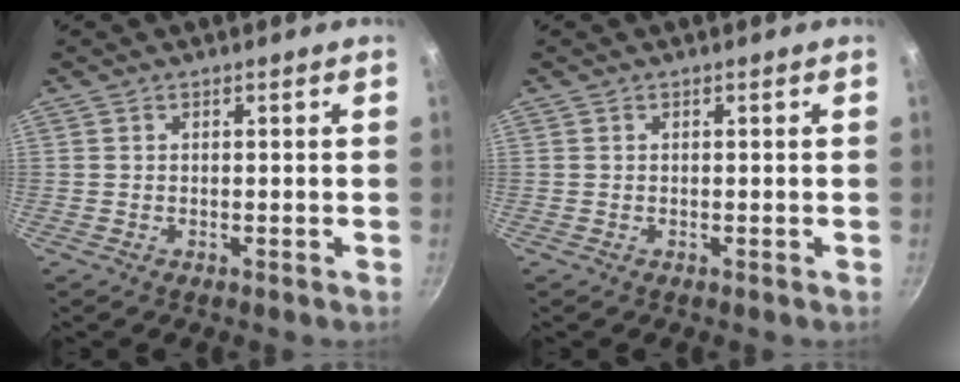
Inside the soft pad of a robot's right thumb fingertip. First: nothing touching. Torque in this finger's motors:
{"motor_torque": [-0.38, 0.40, 0.00, 0.00, 0.00]}